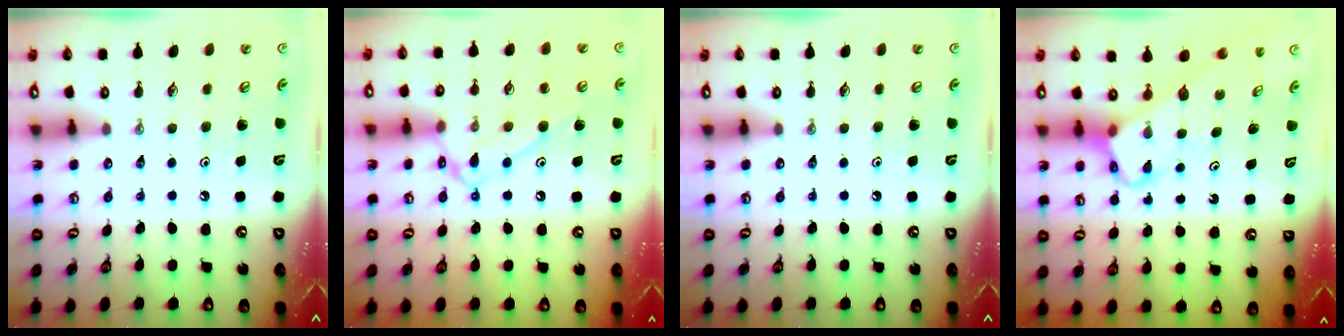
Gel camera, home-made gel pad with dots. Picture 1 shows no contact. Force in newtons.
{"total": 12.1, "press": 12.1, "slide": 0.7}
{"total": 0.0}
{"total": 4.0, "press": 4.0, "slide": 0.2}